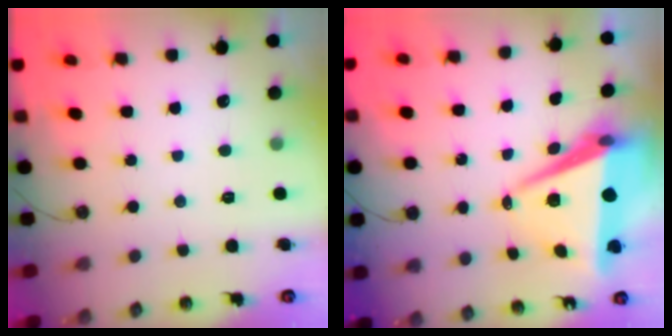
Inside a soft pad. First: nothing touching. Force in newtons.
{"total": 10.1, "press": 9.3, "slide": 3.9}